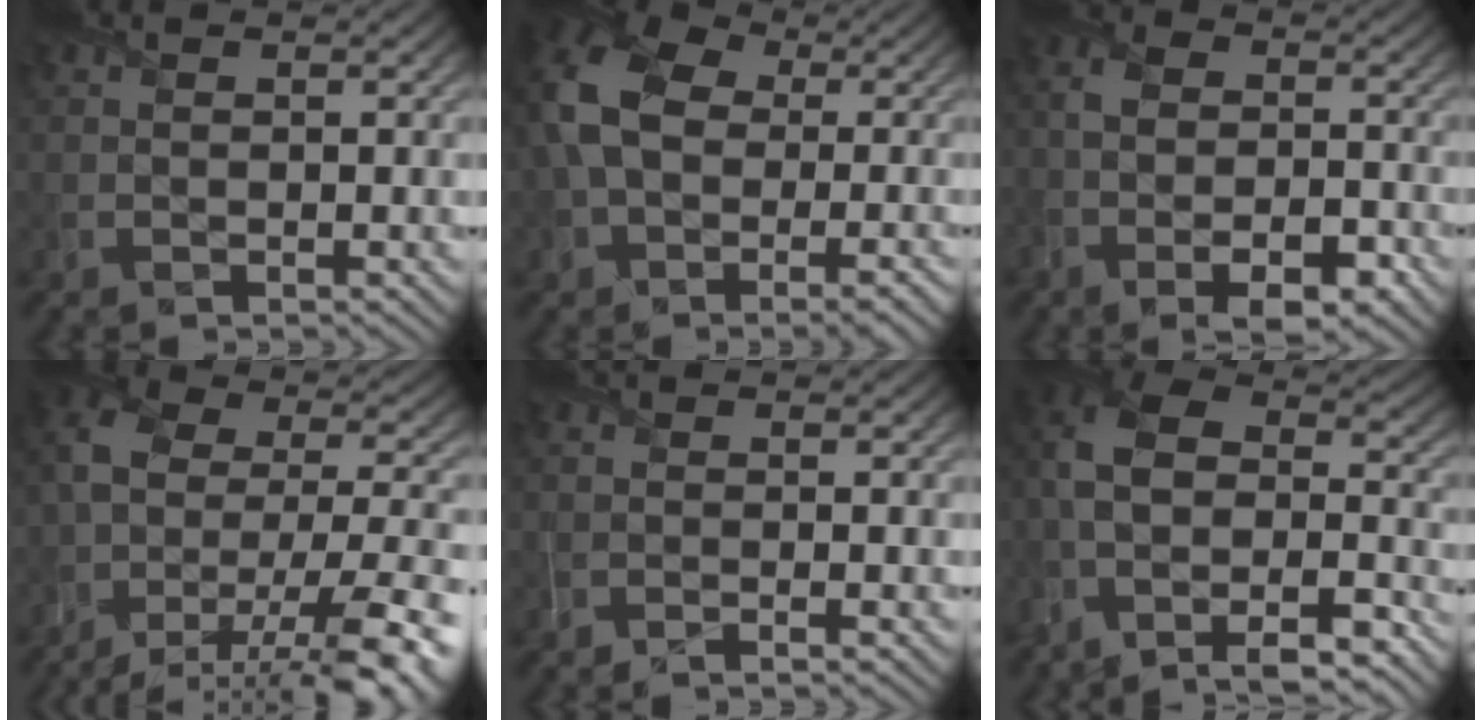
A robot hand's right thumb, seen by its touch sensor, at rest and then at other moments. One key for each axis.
{"total": 13.5, "fx": -0.2, "fy": 9.5, "fz": 9.6, "tx": -0.216, "ty": -0.003, "tz": 0.004}
{"total": 8.1, "fx": -3.3, "fy": 4.2, "fz": 6.1, "tx": -0.125, "ty": -0.008, "tz": -0.060}
{"total": 16.2, "fx": -9.3, "fy": 7.8, "fz": 10.8, "tx": -0.210, "ty": -0.019, "tz": -0.121}
{"total": 1.2, "fx": -0.9, "fy": 0.1, "fz": 0.9, "tx": -0.017, "ty": -0.002, "tz": -0.023}
{"total": 15.8, "fx": -7.6, "fy": 8.3, "fz": 11.0, "tx": -0.237, "ty": -0.025, "tz": -0.091}